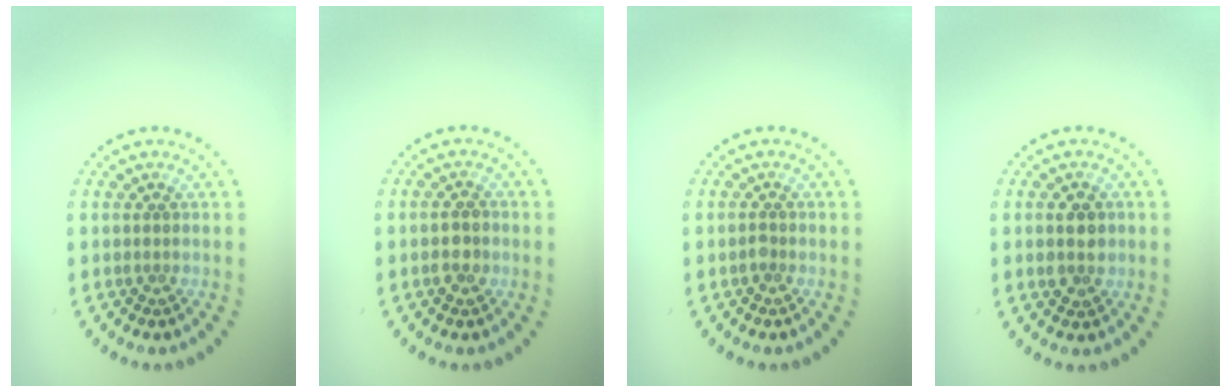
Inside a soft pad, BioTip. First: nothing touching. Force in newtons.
{"total": 1.7, "press": 1.7, "slide": 0.3}
{"total": 0.6, "press": 0.5, "slide": 0.4}
{"total": 2.2, "press": 2.2, "slide": 0.2}